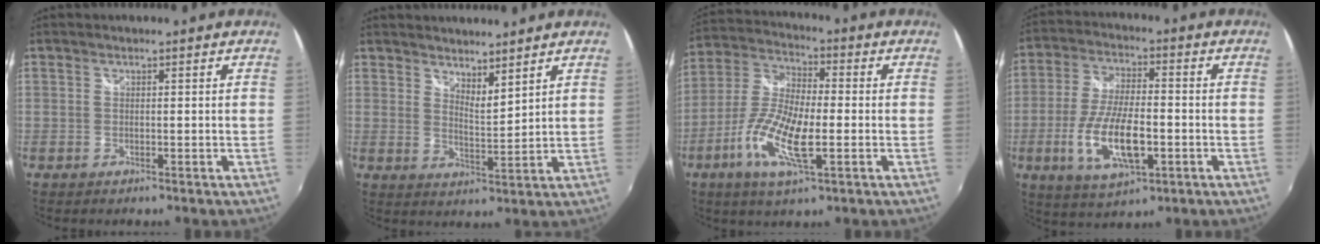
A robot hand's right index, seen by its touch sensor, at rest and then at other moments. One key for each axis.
{"total": 5.2, "fx": 4.7, "fy": 0.9, "fz": 2.1, "tx": -0.029, "ty": -0.006, "tz": 0.076}
{"total": 12.9, "fx": -4.1, "fy": 3.9, "fz": 11.7, "tx": -0.247, "ty": -0.004, "tz": -0.084}
{"total": 13.7, "fx": -3.9, "fy": 5.2, "fz": 12.0, "tx": -0.244, "ty": -0.011, "tz": -0.068}